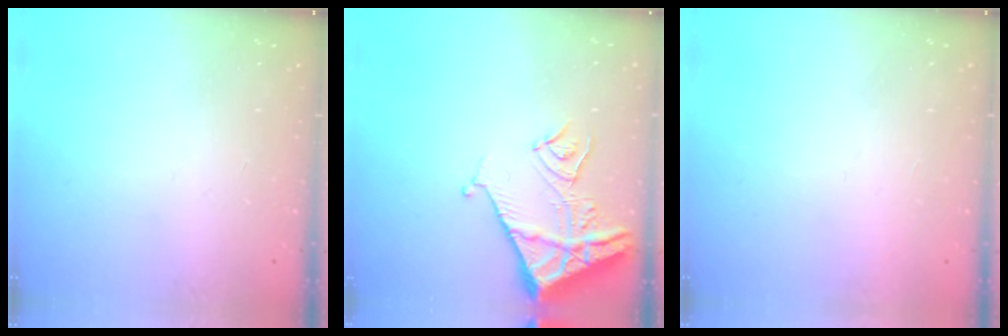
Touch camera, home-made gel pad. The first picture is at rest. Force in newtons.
{"total": 10.5, "press": 10.5, "slide": 1.2}
{"total": 1.6, "press": 1.6, "slide": 0.1}